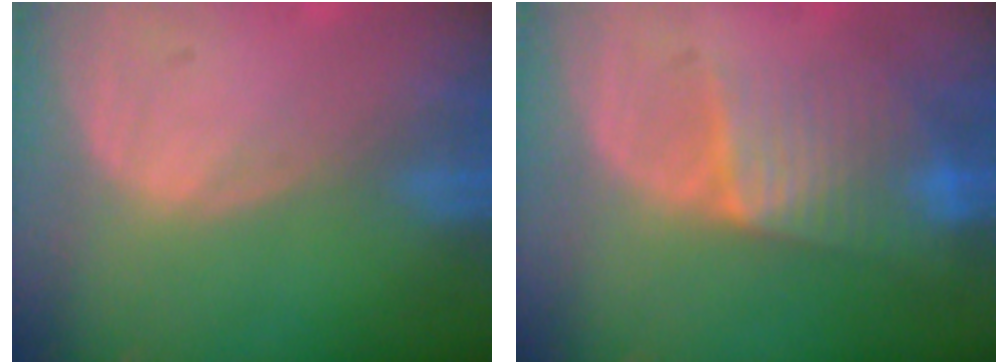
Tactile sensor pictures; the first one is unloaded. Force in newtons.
{"total": 6.4, "press": 6.3, "slide": 0.8}